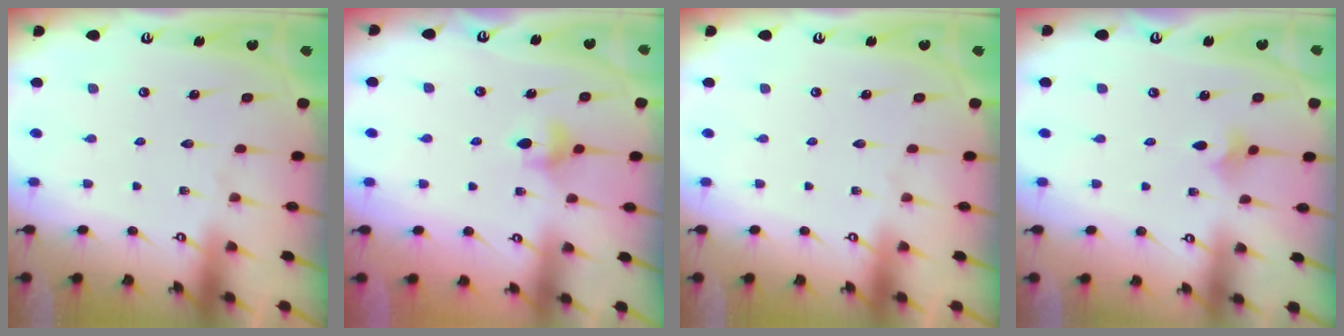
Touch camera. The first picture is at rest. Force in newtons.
{"total": 6.1, "press": 6.1, "slide": 0.9}
{"total": 0.0}
{"total": 1.6, "press": 1.5, "slide": 0.4}